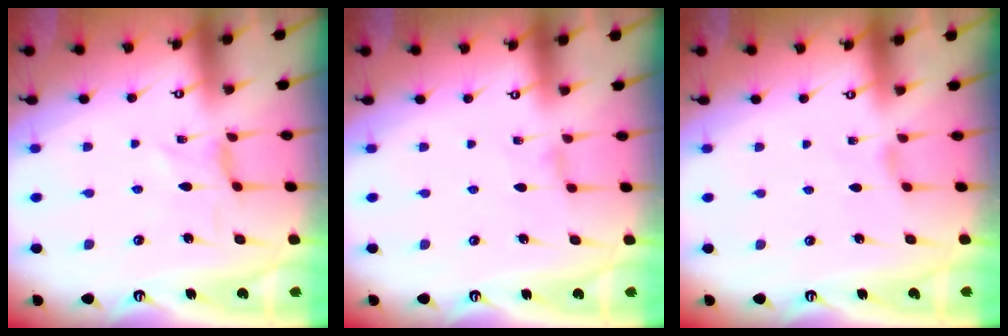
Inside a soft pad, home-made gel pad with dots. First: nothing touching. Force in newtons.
{"total": 0.6, "press": 0.5, "slide": 0.3}
{"total": 0.8, "press": 0.7, "slide": 0.4}